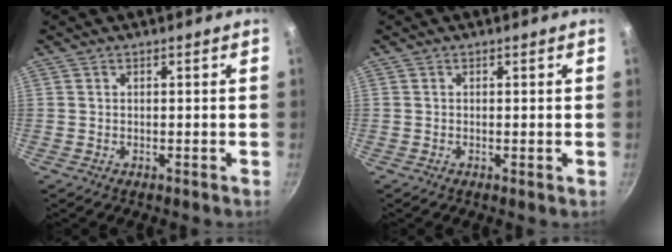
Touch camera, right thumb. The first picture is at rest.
{"total": 0.0}